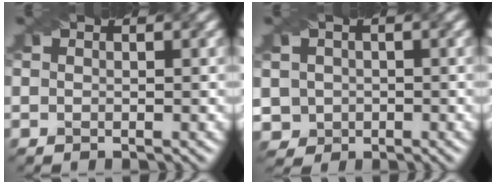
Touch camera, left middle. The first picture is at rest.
{"total": 2.4, "force": [-0.2, 2.3, 0.5], "torque": [-0.008, 0.011, 0.006]}